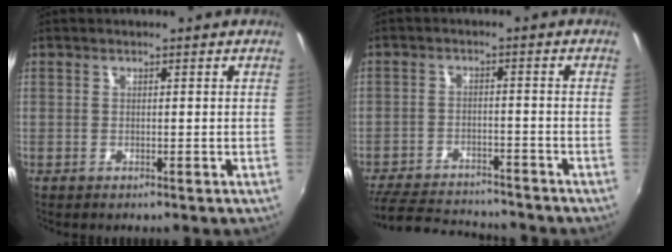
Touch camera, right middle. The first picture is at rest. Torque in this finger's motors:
{"motor_torque": [0.98, -1.16, 0.16, 0.07]}